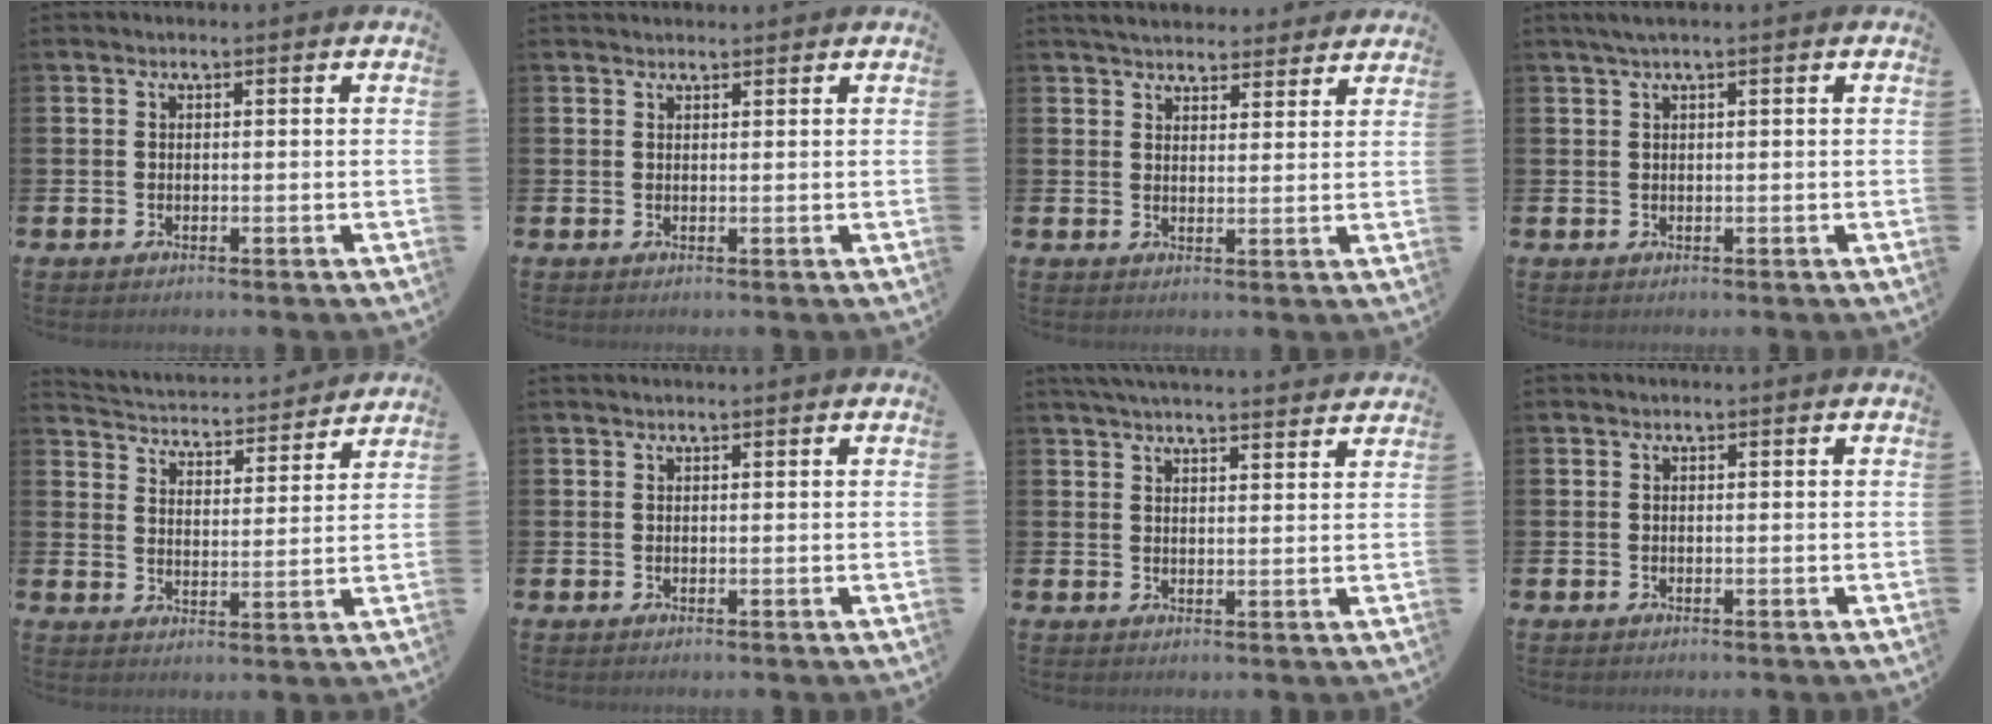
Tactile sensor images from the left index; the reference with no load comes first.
{"total": 1.1, "force": [1.0, 0.3, 0.0], "torque": [0.010, -0.001, 0.017]}
{"total": 4.1, "force": [4.0, 0.9, 0.3], "torque": [-0.013, -0.021, 0.072]}
{"total": 2.2, "force": [1.3, -0.2, 1.8], "torque": [-0.041, 0.004, 0.024]}
{"total": 4.0, "force": [4.0, 0.8, 0.0], "torque": [-0.025, -0.037, 0.064]}
{"total": 0.0}
{"total": 4.2, "force": [4.1, 0.0, 0.8], "torque": [-0.022, -0.020, 0.075]}
{"total": 0.0}